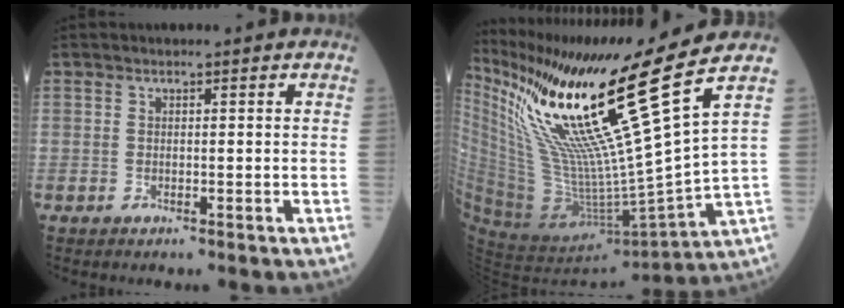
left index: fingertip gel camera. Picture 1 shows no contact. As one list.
[{"total": 22.8, "force": [12.9, -2.3, 18.6], "torque": [-0.324, -0.023, 0.231]}]